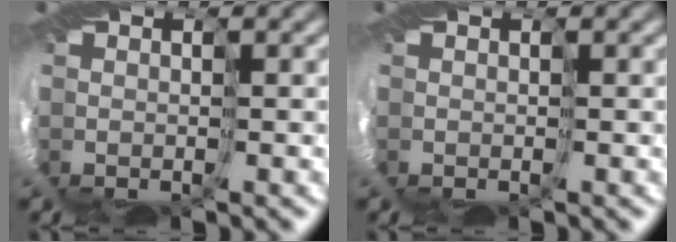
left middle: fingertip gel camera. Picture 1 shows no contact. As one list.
[{"total": 0.0}]